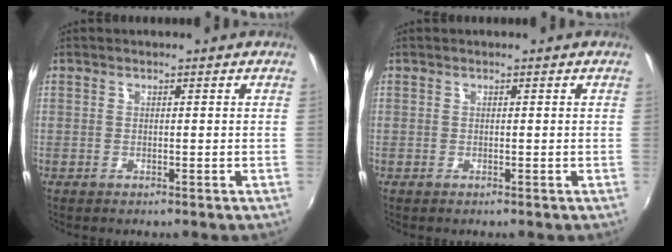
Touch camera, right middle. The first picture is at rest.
{"total": 0.0}